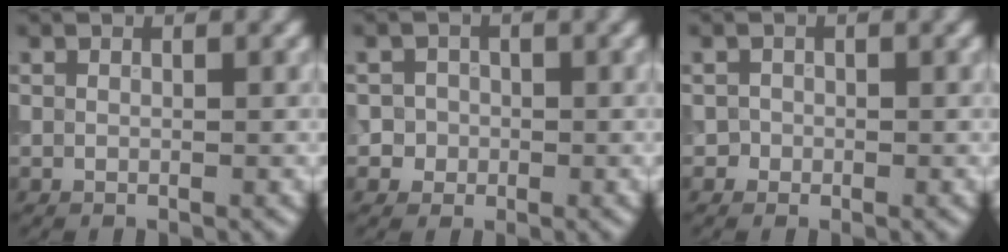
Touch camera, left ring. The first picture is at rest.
{"total": 2.0, "force": [-0.1, 2.0, 0.3], "torque": [0.022, 0.006, -0.011]}
{"total": 0.7, "force": [-0.2, 0.7, -0.1], "torque": [0.010, -0.001, -0.005]}